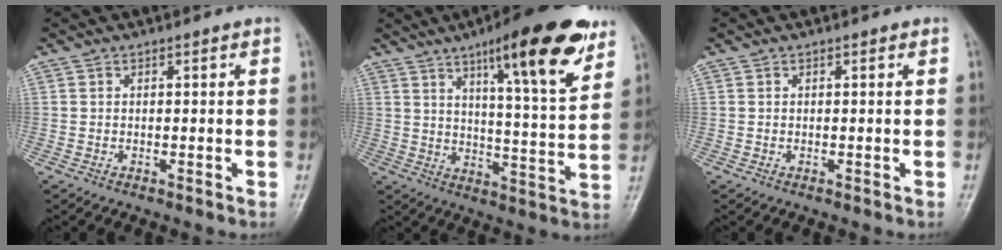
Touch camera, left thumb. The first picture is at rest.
{"total": 19.2, "force": [11.2, 4.1, 15.0], "torque": [-0.187, -0.052, 0.166]}
{"total": 0.0}